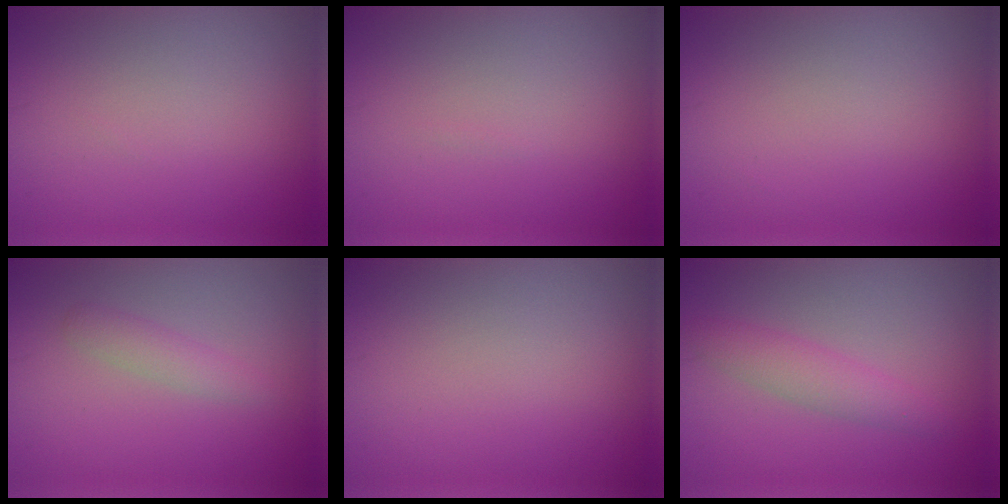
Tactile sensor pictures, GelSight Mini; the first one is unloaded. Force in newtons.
{"total": 0.0}
{"total": 0.0}
{"total": 1.1, "press": 1.1, "slide": 0.1}
{"total": 0.0}
{"total": 2.5, "press": 2.5, "slide": 0.1}